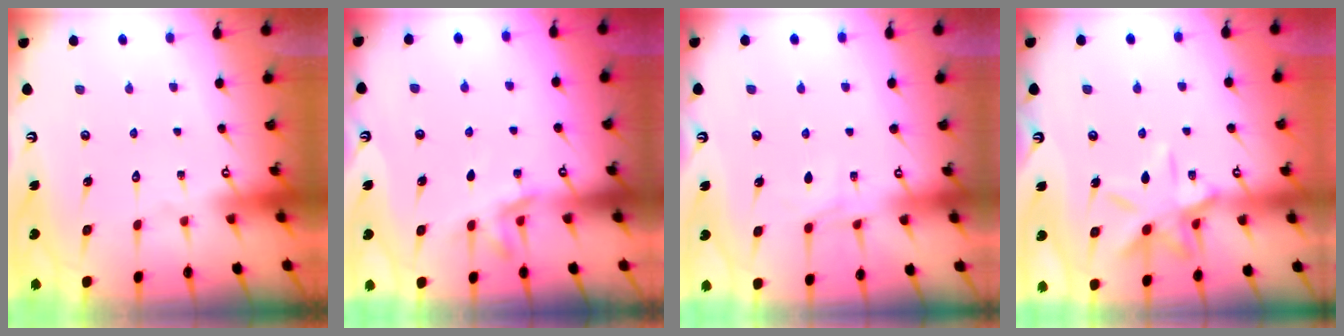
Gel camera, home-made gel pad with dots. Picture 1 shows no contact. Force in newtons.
{"total": 5.0, "press": 4.7, "slide": 1.7}
{"total": 5.3, "press": 5.3, "slide": 0.6}
{"total": 11.6, "press": 11.5, "slide": 0.8}